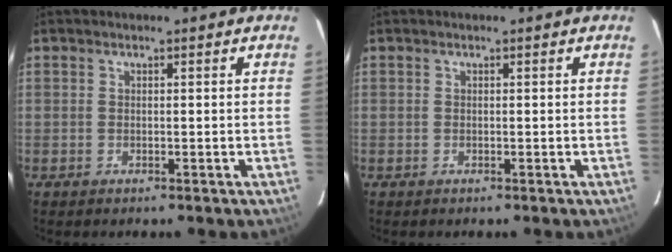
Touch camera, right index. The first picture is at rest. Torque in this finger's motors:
{"motor_torque": [0.00, 0.00, 0.00, 0.00]}